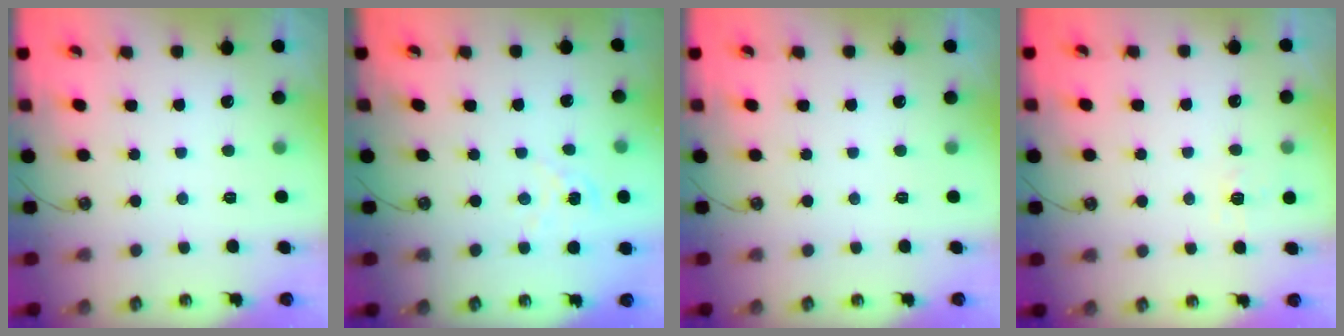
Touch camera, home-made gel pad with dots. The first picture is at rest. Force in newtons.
{"total": 1.2, "press": 1.1, "slide": 0.2}
{"total": 0.0}
{"total": 5.3, "press": 5.3, "slide": 0.6}